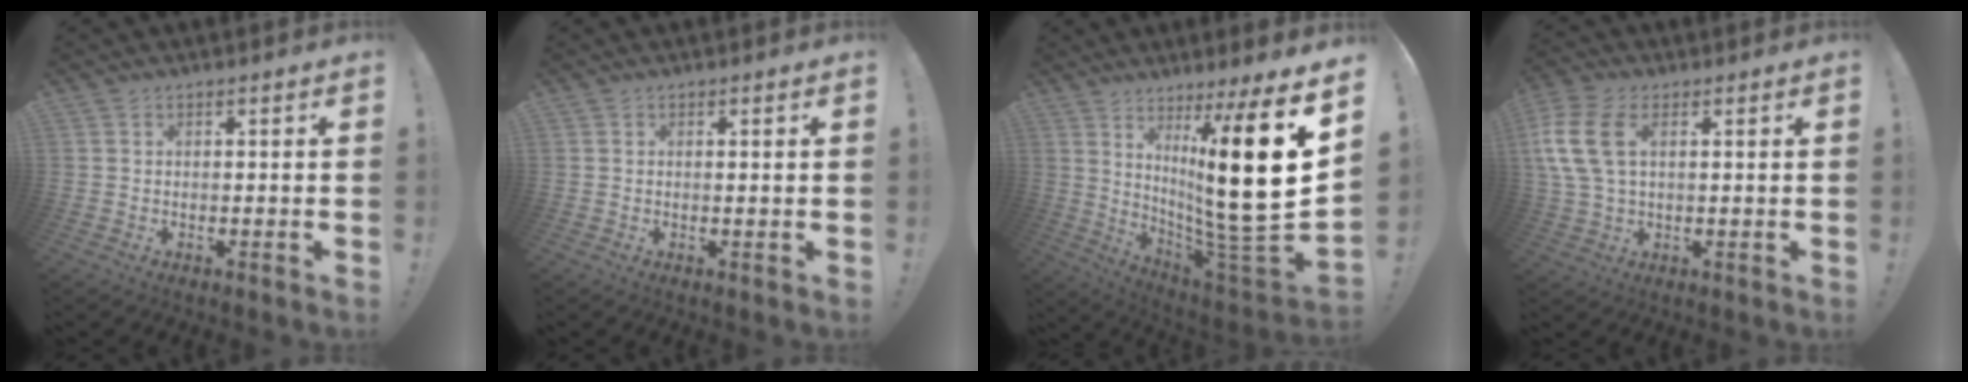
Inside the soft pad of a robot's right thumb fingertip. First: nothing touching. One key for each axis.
{"total": 0.7, "fx": 0.3, "fy": -0.1, "fz": 0.6, "tx": 0.005, "ty": -0.007, "tz": 0.002}
{"total": 24.8, "fx": 5.0, "fy": 3.0, "fz": 24.1, "tx": -0.393, "ty": -0.054, "tz": 0.075}
{"total": 12.1, "fx": 3.4, "fy": 7.0, "fz": 9.3, "tx": -0.196, "ty": -0.002, "tz": 0.065}